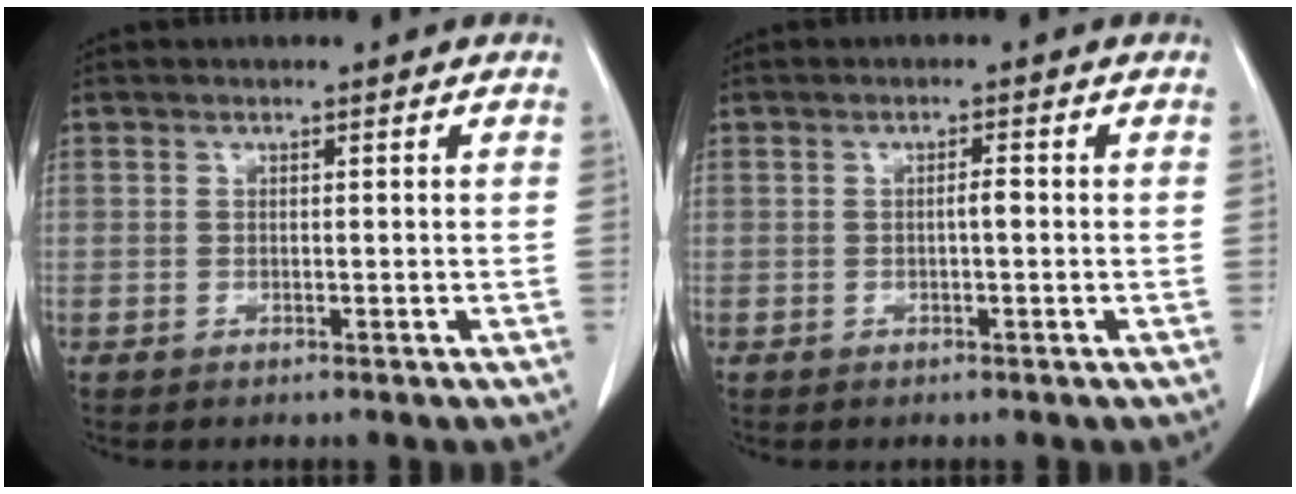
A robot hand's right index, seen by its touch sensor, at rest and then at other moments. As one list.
[{"total": 1.2, "force": [-0.2, 0.2, 1.2], "torque": [-0.020, 0.002, -0.003]}]